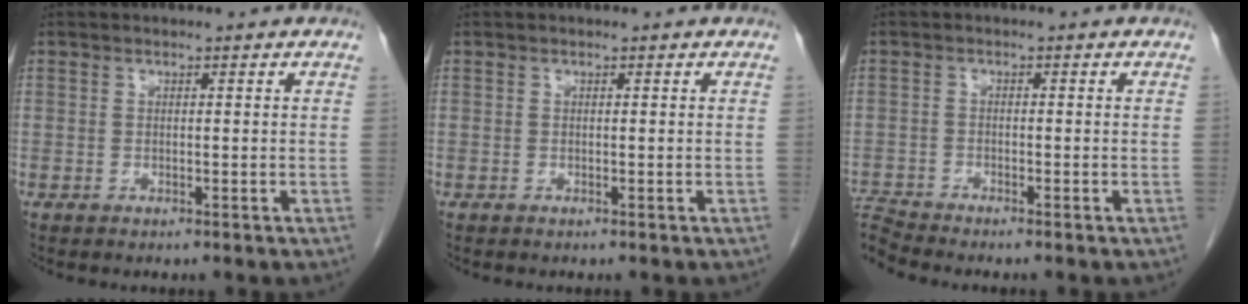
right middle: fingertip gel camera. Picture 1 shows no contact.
{"total": 0.0}
{"total": 3.6, "force": [-3.4, -1.2, 0.0], "torque": [-0.011, -0.011, -0.064]}